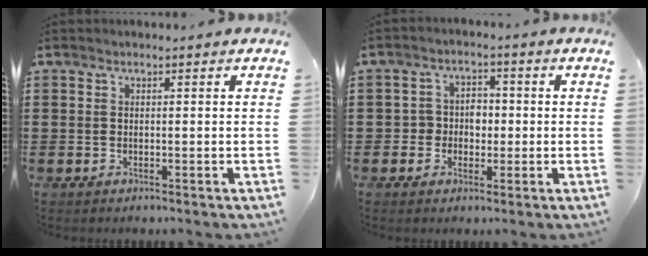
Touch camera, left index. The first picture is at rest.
{"total": 3.7, "force": [-0.7, 3.4, 1.3], "torque": [-0.040, 0.010, -0.020]}